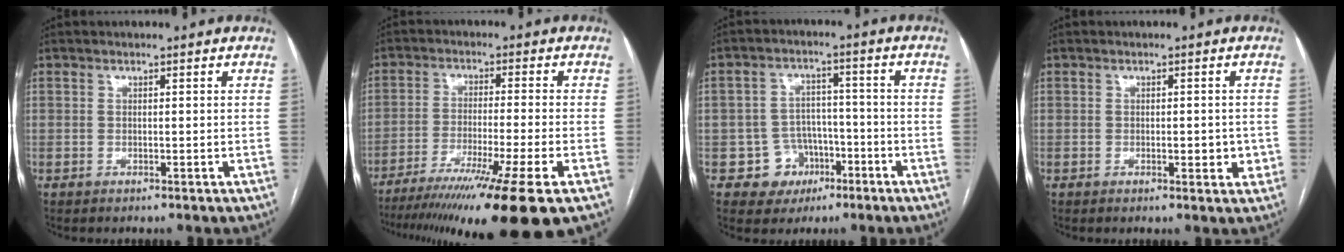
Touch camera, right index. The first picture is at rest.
{"total": 18.9, "force": [-13.4, -1.3, 13.3], "torque": [-0.177, -0.057, -0.216]}
{"total": 6.5, "force": [-2.9, 5.8, 0.5], "torque": [0.008, 0.016, -0.037]}
{"total": 3.2, "force": [-0.5, 1.4, 2.8], "torque": [-0.035, 0.000, -0.005]}